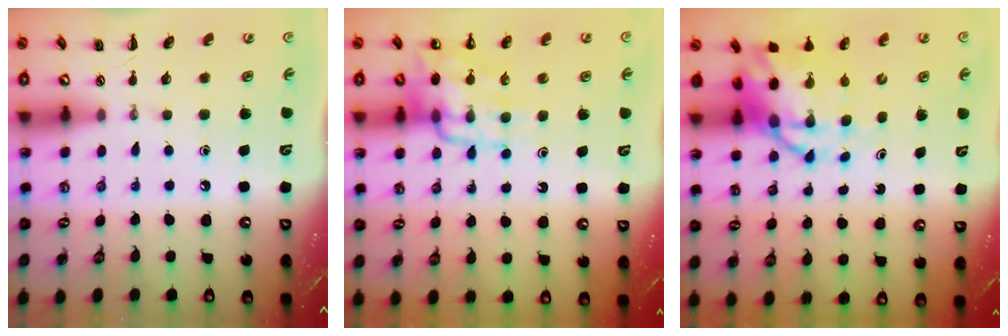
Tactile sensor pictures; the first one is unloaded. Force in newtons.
{"total": 13.1, "press": 12.7, "slide": 2.9}
{"total": 9.5, "press": 9.1, "slide": 2.5}